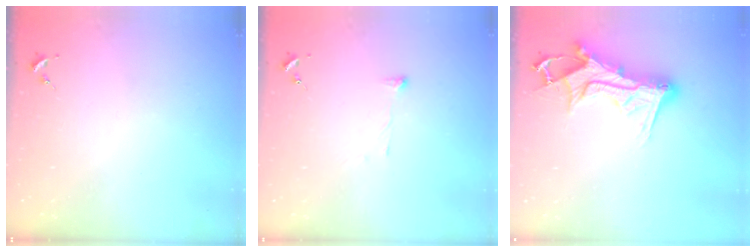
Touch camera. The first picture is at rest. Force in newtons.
{"total": 4.3, "press": 4.2, "slide": 0.5}
{"total": 16.0, "press": 15.9, "slide": 1.6}